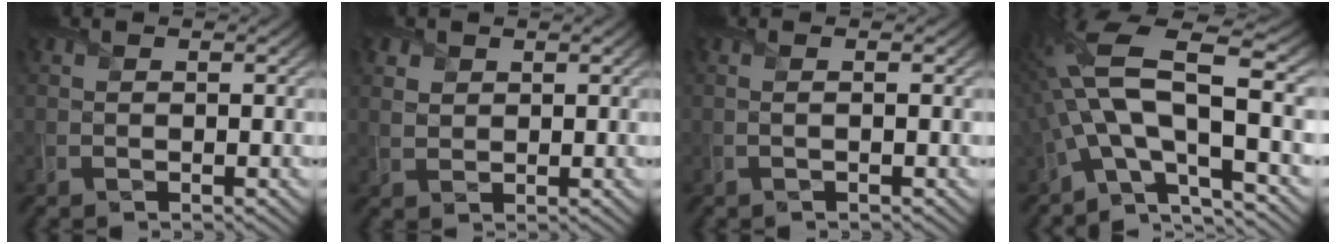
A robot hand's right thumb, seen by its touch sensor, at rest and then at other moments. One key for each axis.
{"total": 2.1, "fx": 1.2, "fy": 1.5, "fz": 0.8, "tx": -0.024, "ty": -0.006, "tz": 0.027}
{"total": 1.0, "fx": 0.0, "fy": 0.1, "fz": 1.0, "tx": -0.017, "ty": 0.005, "tz": -0.005}
{"total": 14.9, "fx": -2.2, "fy": 5.4, "fz": 13.7, "tx": -0.279, "ty": 0.015, "tz": -0.051}